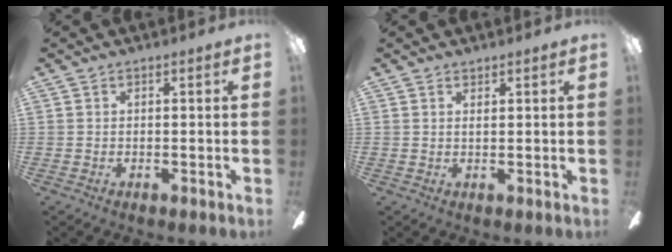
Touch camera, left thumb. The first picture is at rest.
{"total": 0.9, "force": [0.8, 0.2, 0.3], "torque": [-0.008, 0.001, 0.015]}